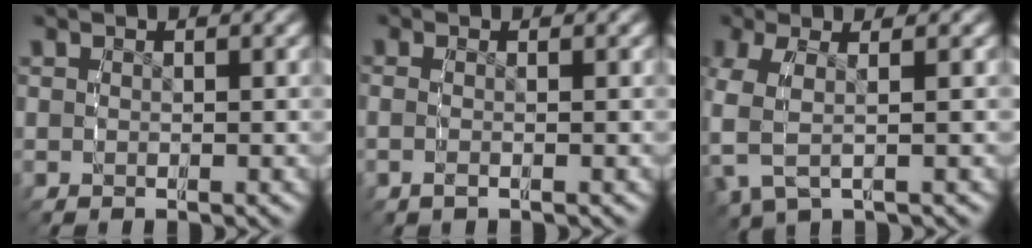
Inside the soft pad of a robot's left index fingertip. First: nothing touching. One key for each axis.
{"total": 1.4, "fx": -0.5, "fy": 0.6, "fz": 1.2, "tx": -0.032, "ty": 0.000, "tz": -0.011}
{"total": 5.6, "fx": 0.3, "fy": 3.7, "fz": 4.2, "tx": -0.108, "ty": 0.001, "tz": 0.006}